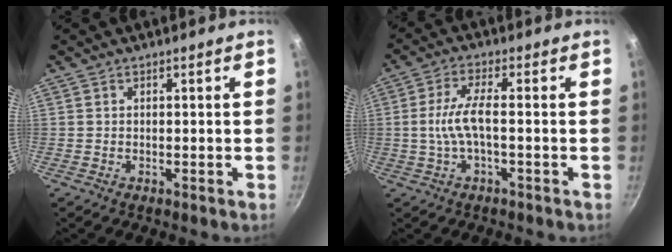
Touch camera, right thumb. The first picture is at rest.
{"total": 6.4, "force": [-1.0, 1.8, 6.1], "torque": [-0.139, 0.018, -0.023]}